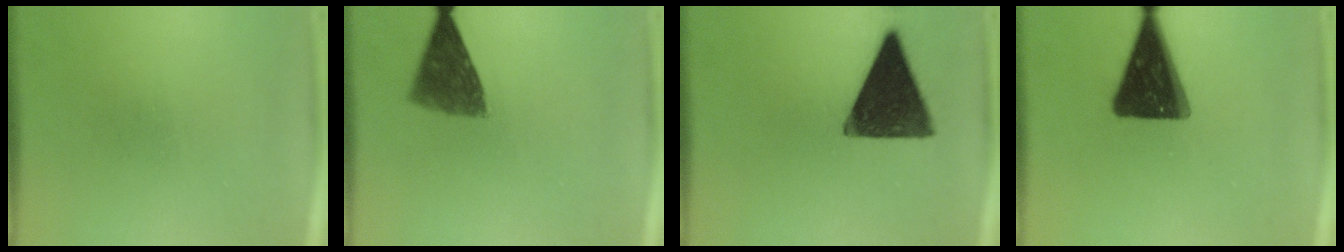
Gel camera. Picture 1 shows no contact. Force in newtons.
{"total": 7.8}
{"total": 14.9}
{"total": 15.4}